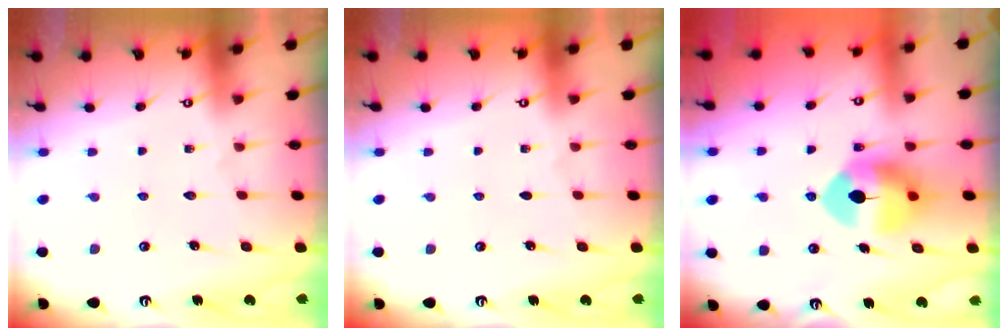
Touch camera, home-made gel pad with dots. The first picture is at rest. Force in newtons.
{"total": 0.0}
{"total": 9.7, "press": 9.5, "slide": 1.9}